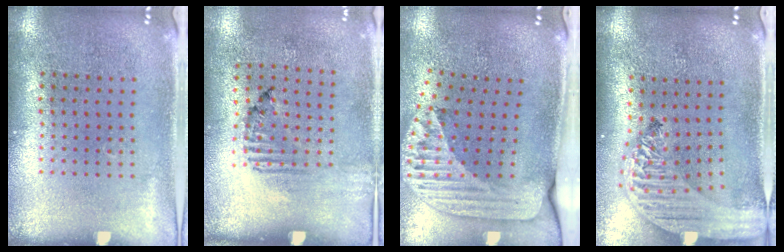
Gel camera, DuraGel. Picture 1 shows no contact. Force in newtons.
{"total": 1.8, "press": 1.0, "slide": 1.5}
{"total": 2.5, "press": 1.8, "slide": 1.8}
{"total": 2.9, "press": 2.2, "slide": 1.8}